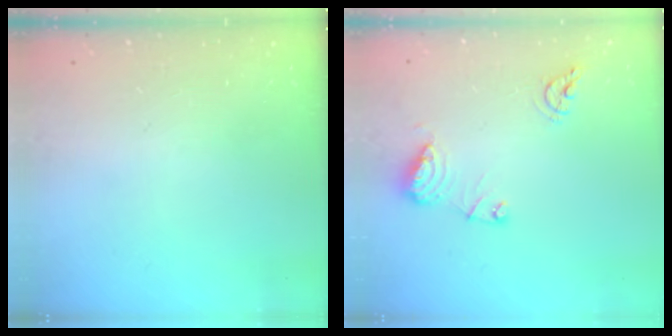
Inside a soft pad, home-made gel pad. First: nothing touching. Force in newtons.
{"total": 10.5, "press": 10.4, "slide": 1.1}